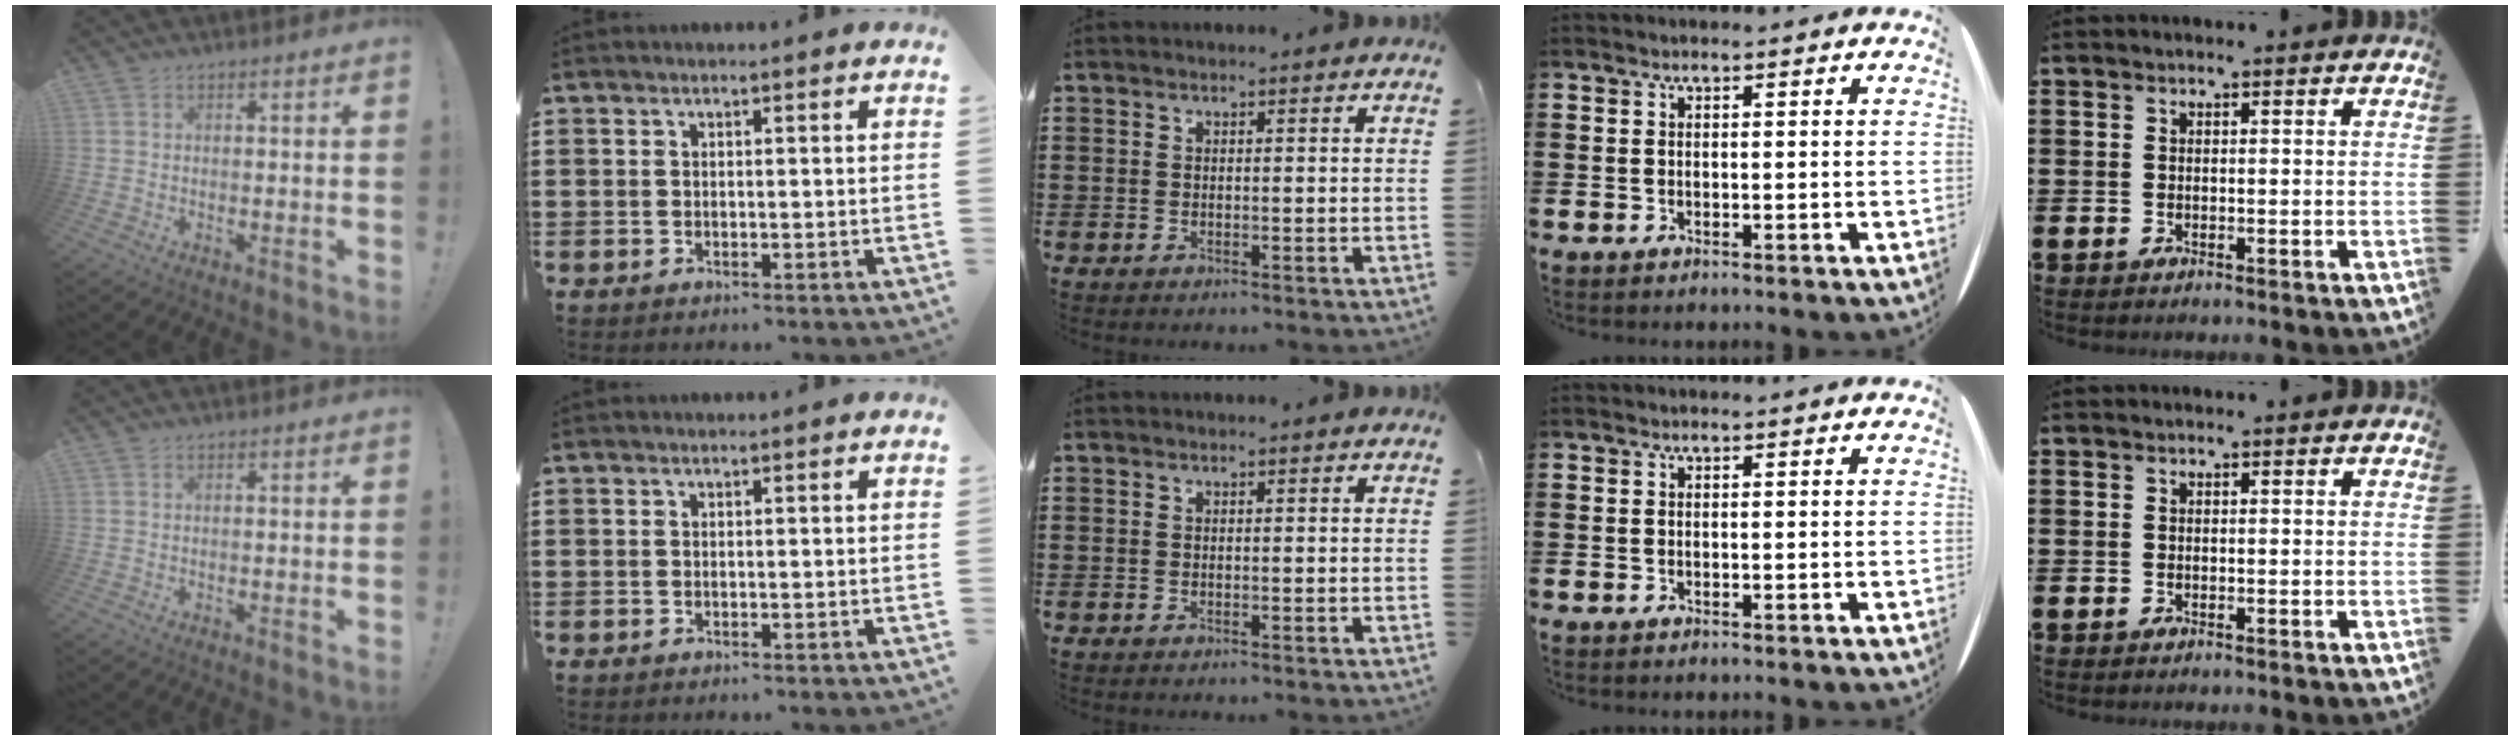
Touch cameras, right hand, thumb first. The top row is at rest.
{}